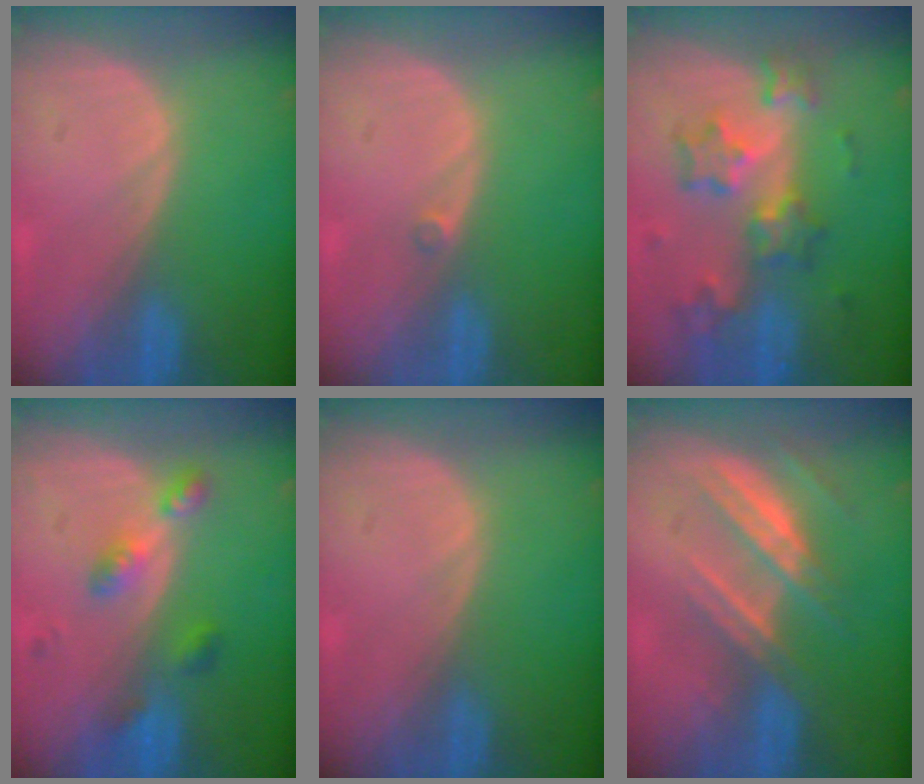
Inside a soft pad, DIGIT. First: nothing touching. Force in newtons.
{"total": 0.8, "press": 0.6, "slide": 0.4}
{"total": 8.5, "press": 7.5, "slide": 4.0}
{"total": 4.5, "press": 4.3, "slide": 1.3}
{"total": 0.0}
{"total": 7.4, "press": 6.7, "slide": 3.1}